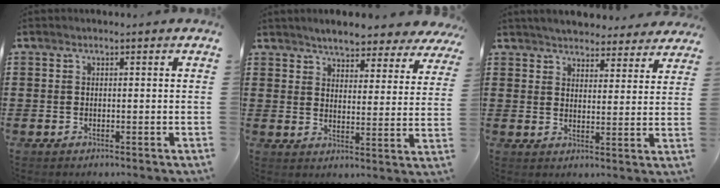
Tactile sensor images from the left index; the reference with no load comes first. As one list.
[{"total": 4.4, "force": [4.3, 0.4, 0.5], "torque": [-0.032, -0.023, 0.075]}, {"total": 4.3, "force": [4.2, 0.5, 0.4], "torque": [-0.026, -0.018, 0.075]}]